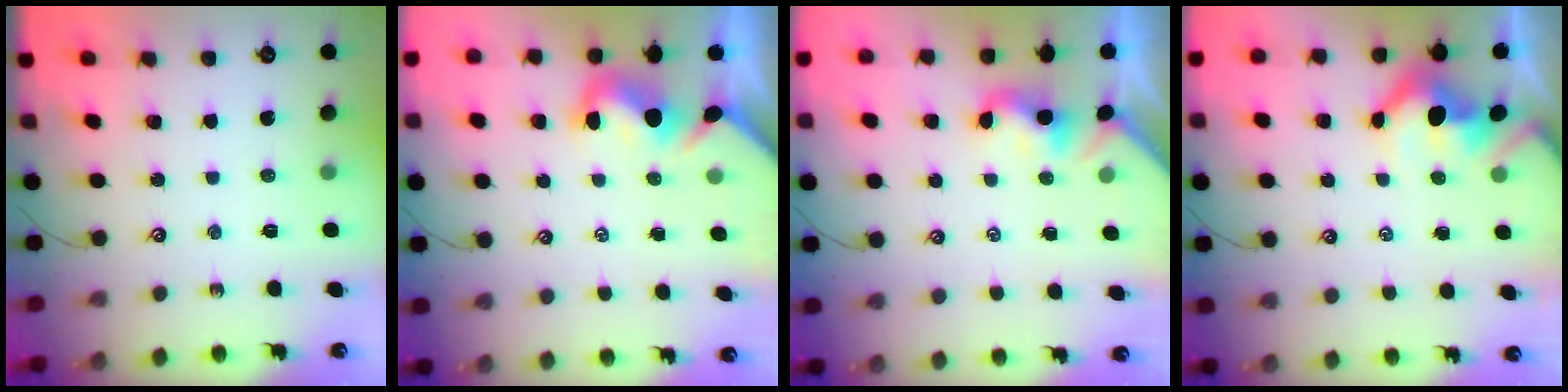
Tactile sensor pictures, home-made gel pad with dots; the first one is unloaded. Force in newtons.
{"total": 1.5, "press": 1.2, "slide": 0.9}
{"total": 1.8, "press": 1.7, "slide": 0.5}
{"total": 6.1, "press": 6.0, "slide": 1.0}